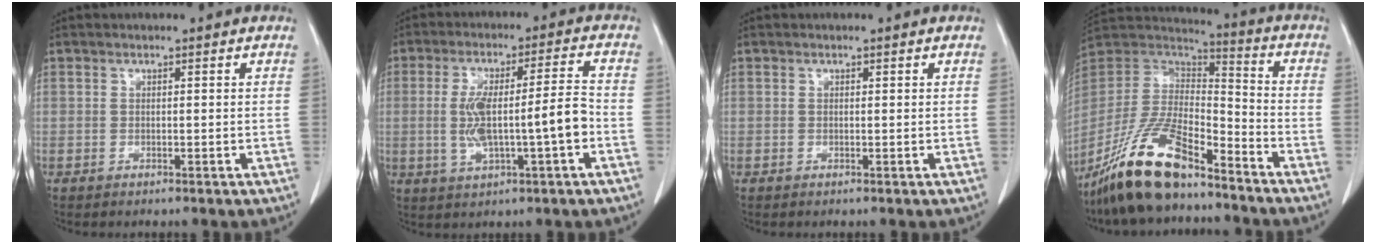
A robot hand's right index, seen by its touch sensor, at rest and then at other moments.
{"total": 10.3, "force": [-1.6, 1.4, 10.1], "torque": [-0.188, 0.021, -0.021]}
{"total": 0.0}
{"total": 18.9, "force": [-14.2, 4.8, 11.6], "torque": [-0.249, -0.009, -0.264]}